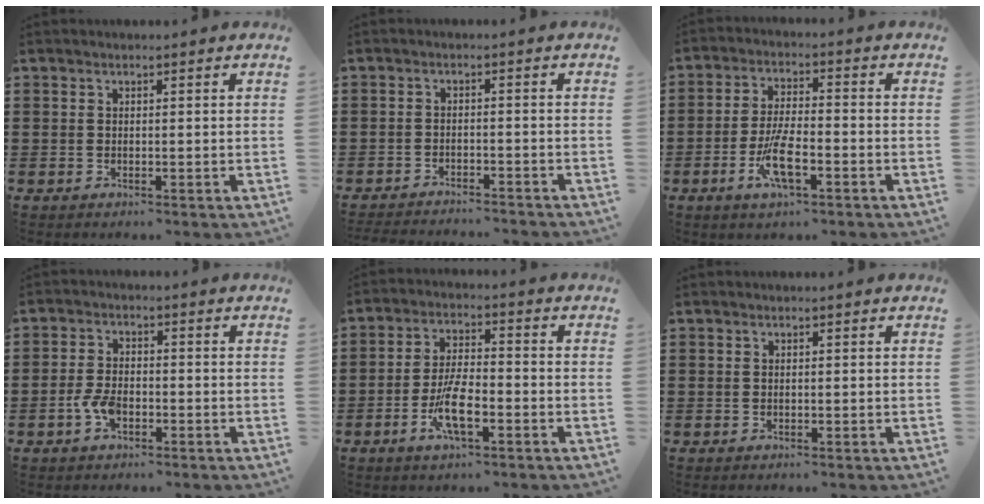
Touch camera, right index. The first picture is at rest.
{"total": 2.6, "force": [-2.6, -0.1, -0.1], "torque": [-0.002, 0.000, -0.055]}
{"total": 7.0, "force": [-2.9, 2.1, 6.0], "torque": [-0.139, -0.013, -0.058]}
{"total": 4.0, "force": [-1.6, 2.0, 3.0], "torque": [-0.076, -0.005, -0.033]}
{"total": 7.3, "force": [-2.9, 2.3, 6.2], "torque": [-0.134, -0.008, -0.056]}
{"total": 0.0}